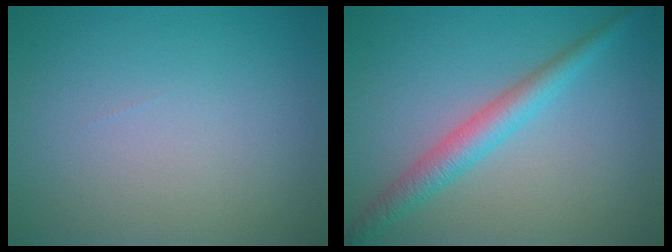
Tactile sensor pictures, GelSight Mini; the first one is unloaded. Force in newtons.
{"total": 3.3, "press": 3.3, "slide": 0.0}